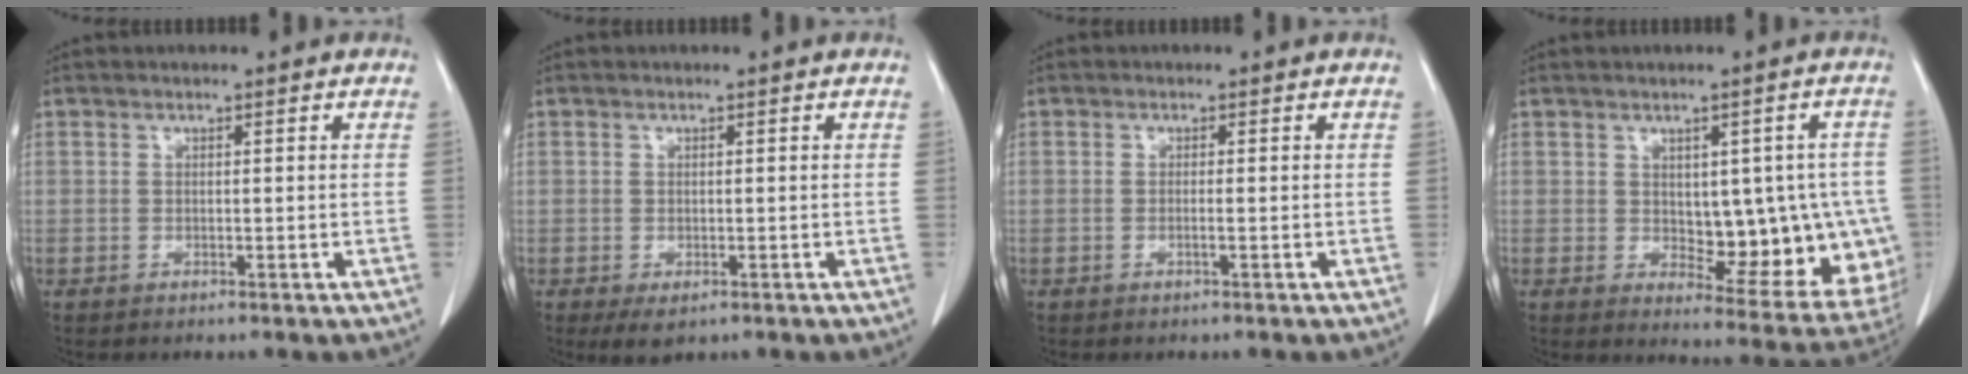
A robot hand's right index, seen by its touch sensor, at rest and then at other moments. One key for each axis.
{"total": 2.6, "fx": -1.2, "fy": 1.5, "fz": 1.7, "tx": -0.024, "ty": -0.005, "tz": -0.008}
{"total": 0.8, "fx": -0.3, "fy": -0.2, "fz": 0.7, "tx": -0.013, "ty": 0.001, "tz": -0.006}
{"total": 13.8, "fx": -0.9, "fy": 6.4, "fz": 12.2, "tx": -0.121, "ty": 0.011, "tz": 0.010}